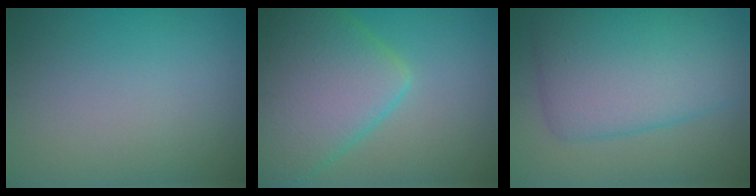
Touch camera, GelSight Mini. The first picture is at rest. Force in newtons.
{"total": 9.6, "press": 9.6, "slide": 0.5}
{"total": 7.7, "press": 7.7, "slide": 0.1}